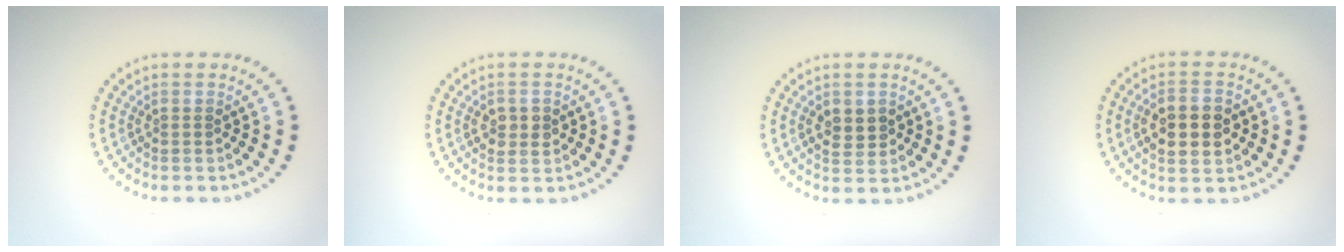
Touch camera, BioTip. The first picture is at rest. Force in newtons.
{"total": 2.0, "press": 1.9, "slide": 0.3}
{"total": 2.3, "press": 2.3, "slide": 0.3}
{"total": 4.6, "press": 4.6, "slide": 0.1}